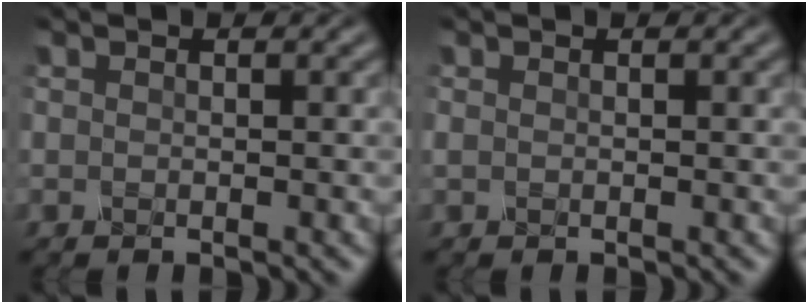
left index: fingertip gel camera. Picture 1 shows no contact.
{"total": 0.6, "force": [0.2, 0.2, 0.5], "torque": [-0.009, 0.002, 0.004]}